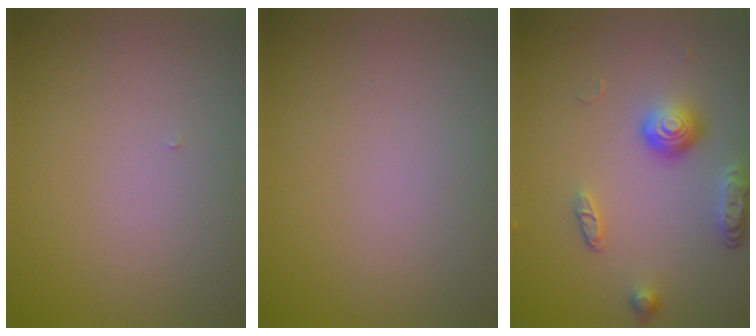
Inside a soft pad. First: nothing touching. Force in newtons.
{"total": 0.0}
{"total": 3.9, "press": 2.9, "slide": 2.7}